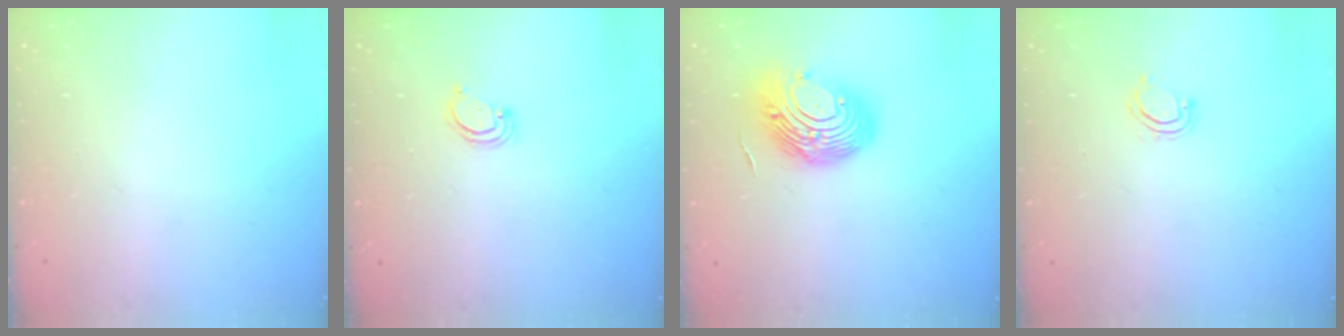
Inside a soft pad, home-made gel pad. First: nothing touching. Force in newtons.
{"total": 1.7, "press": 1.7, "slide": 0.1}
{"total": 13.3, "press": 12.8, "slide": 3.9}
{"total": 3.7, "press": 3.7, "slide": 0.3}